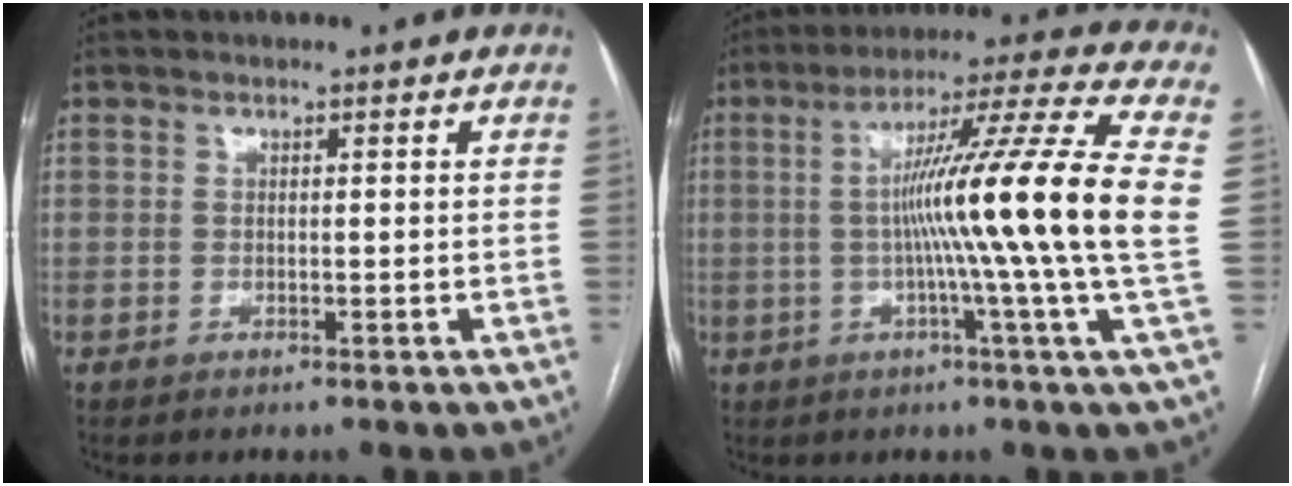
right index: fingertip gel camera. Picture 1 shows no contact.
{"total": 18.7, "force": [-0.2, -3.1, 18.4], "torque": [-0.281, -0.007, -0.022]}